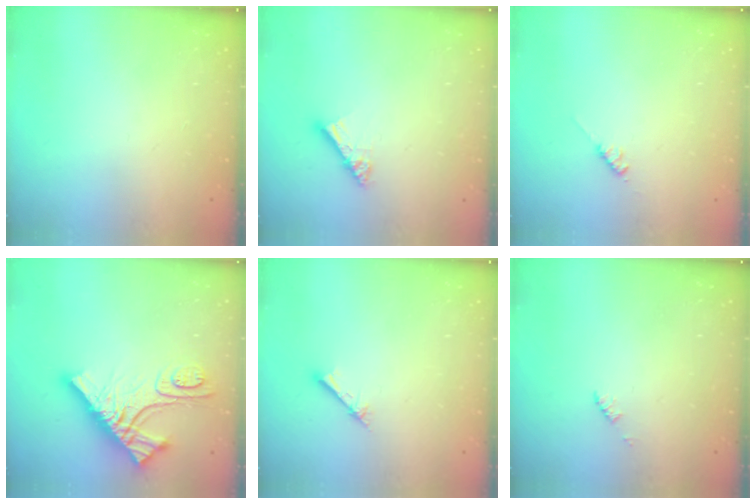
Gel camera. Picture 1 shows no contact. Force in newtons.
{"total": 7.2, "press": 7.2, "slide": 0.5}
{"total": 2.8, "press": 2.8, "slide": 0.5}
{"total": 14.2, "press": 14.1, "slide": 1.5}
{"total": 1.5, "press": 1.5, "slide": 0.1}
{"total": 1.2, "press": 1.2, "slide": 0.2}